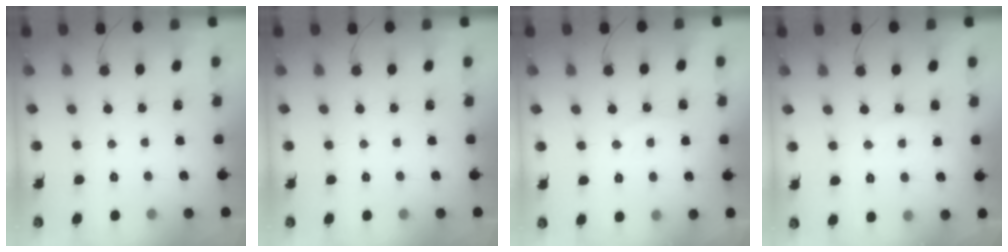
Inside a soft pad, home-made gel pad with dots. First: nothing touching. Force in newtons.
{"total": 0.0}
{"total": 6.0, "press": 6.0, "slide": 0.2}
{"total": 6.9, "press": 6.9, "slide": 0.9}